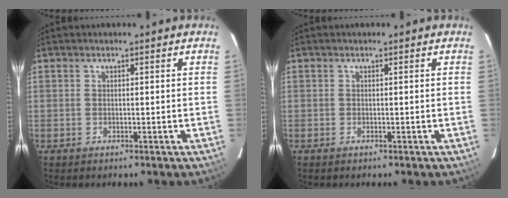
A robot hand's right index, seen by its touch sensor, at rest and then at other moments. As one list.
[{"total": 0.0}]